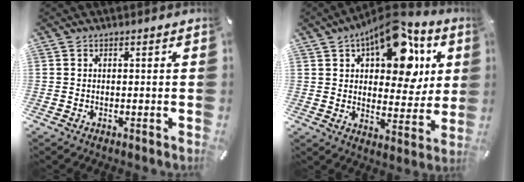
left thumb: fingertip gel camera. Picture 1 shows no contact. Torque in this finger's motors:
{"motor_torque": [0.91, 1.43, 2.12, -0.65, 0.21]}